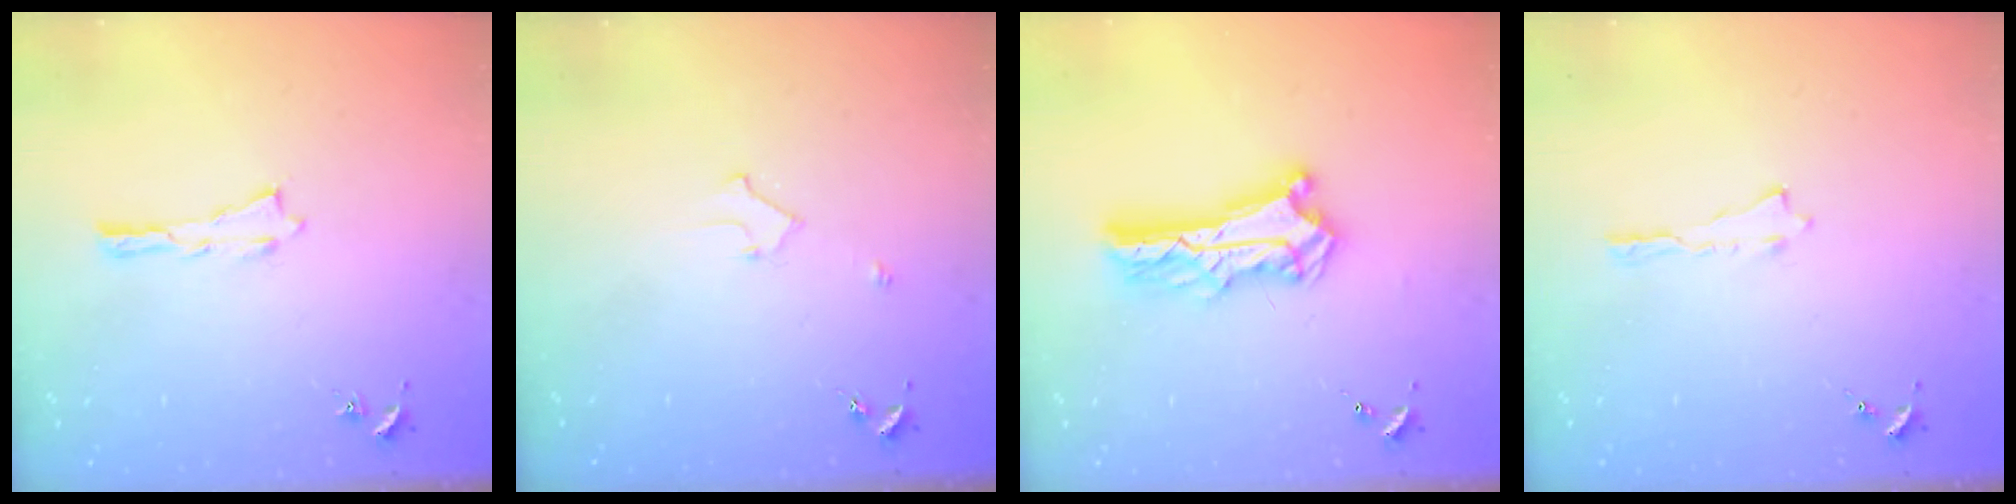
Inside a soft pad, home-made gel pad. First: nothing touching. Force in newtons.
{"total": 2.2, "press": 2.2, "slide": 0.2}
{"total": 8.8, "press": 8.8, "slide": 0.7}
{"total": 0.0}